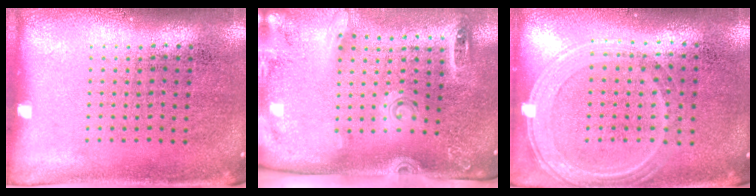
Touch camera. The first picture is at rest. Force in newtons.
{"total": 2.8, "press": 1.9, "slide": 2.0}
{"total": 1.2, "press": 1.1, "slide": 0.5}